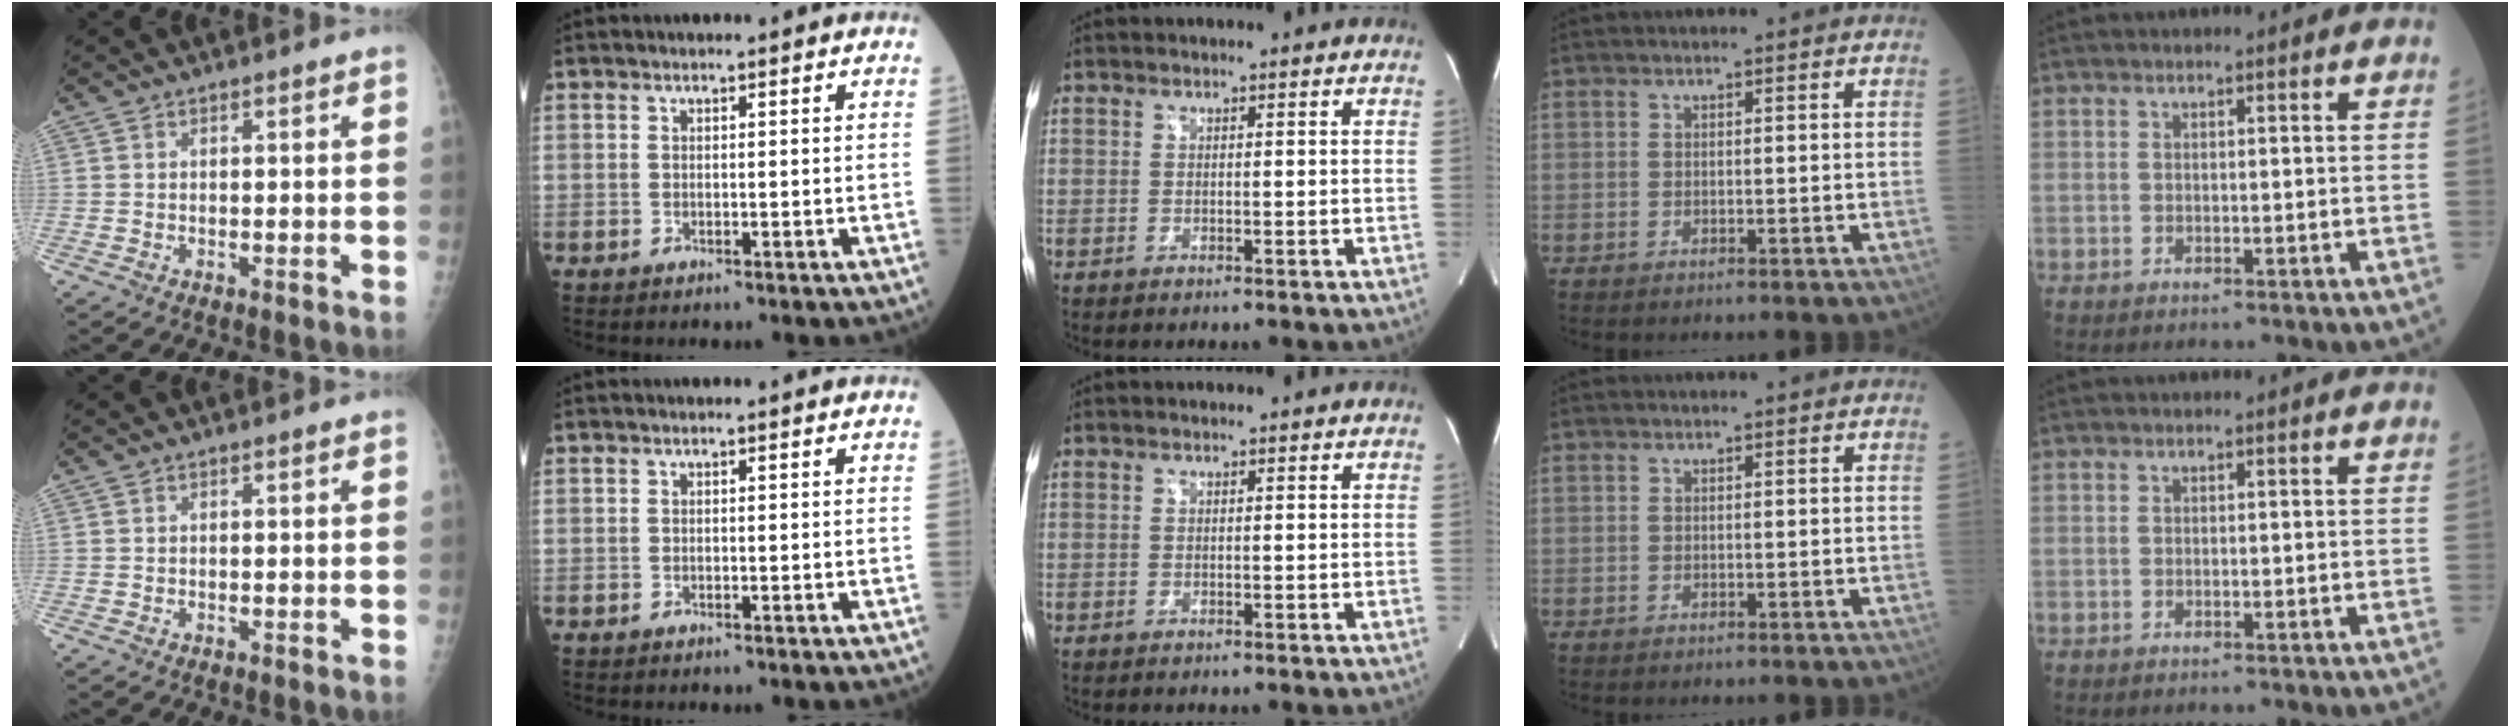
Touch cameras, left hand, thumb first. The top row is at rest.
{}